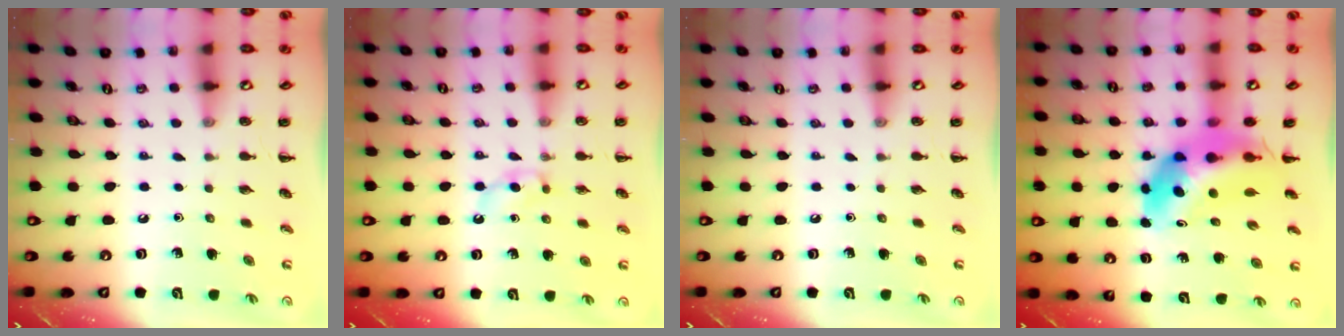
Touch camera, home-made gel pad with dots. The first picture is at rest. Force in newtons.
{"total": 3.7, "press": 3.4, "slide": 1.5}
{"total": 0.0}
{"total": 9.8, "press": 9.3, "slide": 3.3}